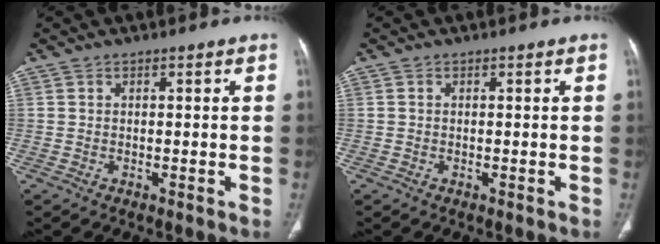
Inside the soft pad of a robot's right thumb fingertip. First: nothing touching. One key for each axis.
{"total": 0.0}